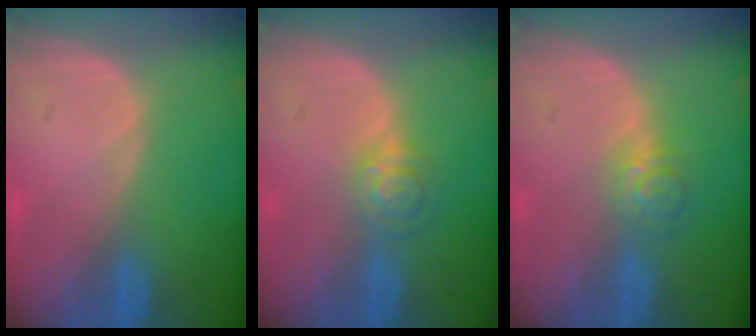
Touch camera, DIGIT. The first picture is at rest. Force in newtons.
{"total": 4.1, "press": 3.7, "slide": 1.7}
{"total": 3.6, "press": 3.5, "slide": 0.7}